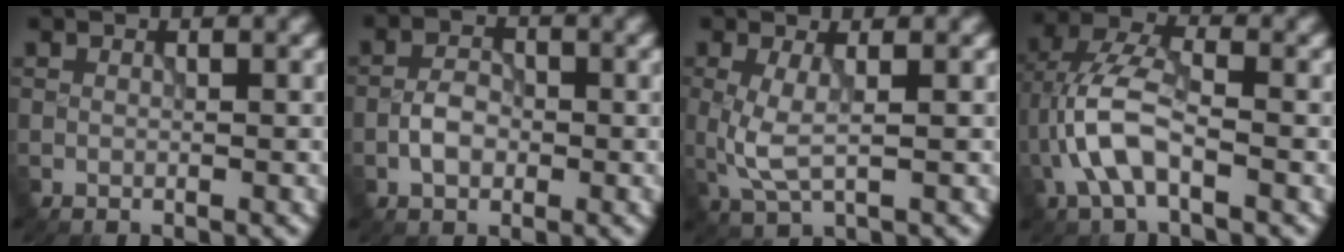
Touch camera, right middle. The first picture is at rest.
{"total": 2.5, "force": [-0.8, 1.6, 1.8], "torque": [-0.032, 0.005, -0.019]}
{"total": 2.9, "force": [0.1, 0.9, 2.8], "torque": [-0.070, -0.007, 0.002]}
{"total": 5.5, "force": [-1.8, 2.3, 4.6], "torque": [-0.101, 0.013, -0.041]}